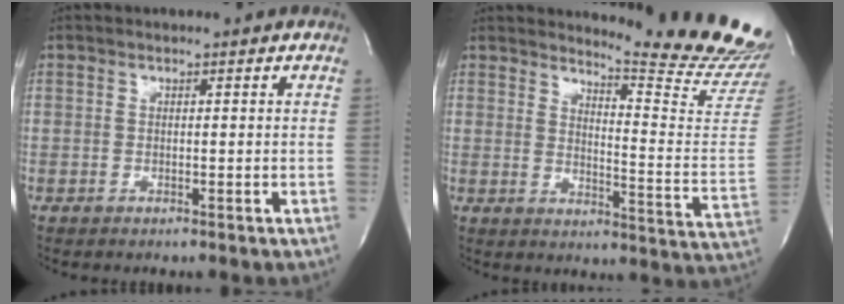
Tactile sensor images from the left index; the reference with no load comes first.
{"total": 16.0, "force": [15.5, -1.6, 3.6], "torque": [-0.058, -0.165, 0.173]}